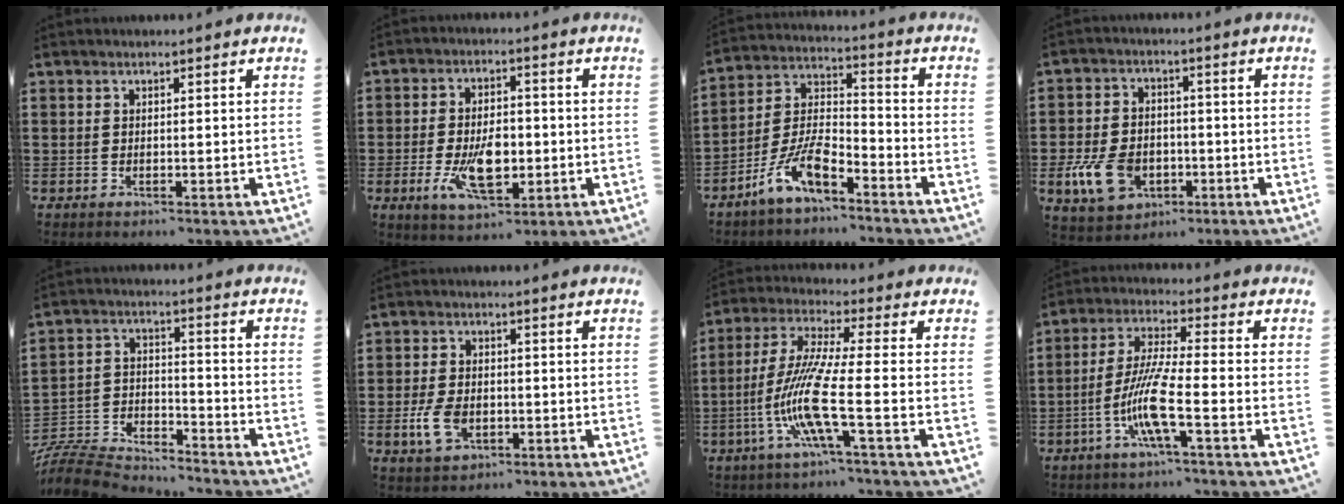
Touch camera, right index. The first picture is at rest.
{"total": 8.6, "force": [-2.0, 4.4, 7.1], "torque": [-0.143, -0.005, -0.038]}
{"total": 8.9, "force": [-6.4, 3.2, 5.3], "torque": [-0.124, 0.001, -0.126]}
{"total": 9.1, "force": [-2.8, 6.4, 5.8], "torque": [-0.149, 0.005, -0.054]}
{"total": 7.6, "force": [-7.4, 1.4, 0.9], "torque": [-0.040, 0.006, -0.154]}
{"total": 5.4, "force": [-1.5, 3.5, 3.8], "torque": [-0.094, -0.003, -0.031]}
{"total": 11.1, "force": [-3.7, 1.0, 10.4], "torque": [-0.240, -0.021, -0.083]}
{"total": 9.2, "force": [-3.7, 0.9, 8.4], "torque": [-0.196, -0.020, -0.080]}